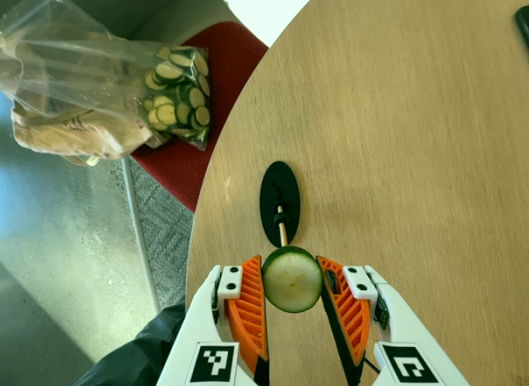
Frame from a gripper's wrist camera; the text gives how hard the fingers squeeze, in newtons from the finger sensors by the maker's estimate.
{"total": 8.7, "left": 8.4, "right": 8.9}